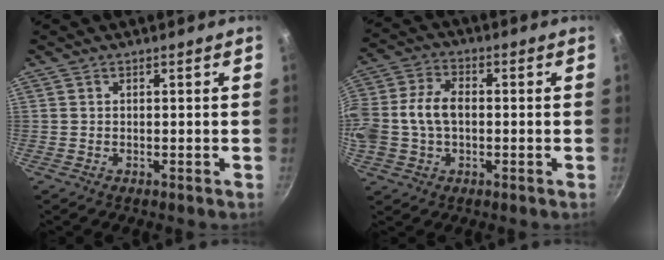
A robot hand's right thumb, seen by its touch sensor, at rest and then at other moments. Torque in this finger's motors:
{"motor_torque": [0.42, 0.36, 0.76, -0.41, 0.45]}